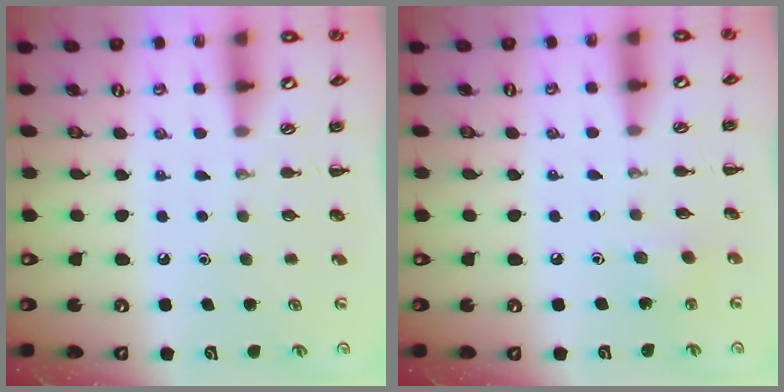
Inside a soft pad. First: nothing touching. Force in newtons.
{"total": 2.5, "press": 2.4, "slide": 0.7}